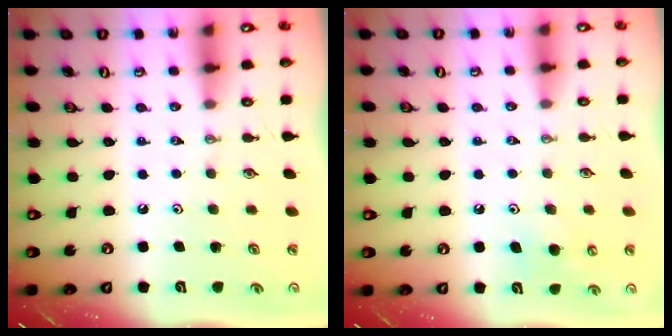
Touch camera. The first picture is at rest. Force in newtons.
{"total": 7.8, "press": 7.7, "slide": 1.5}